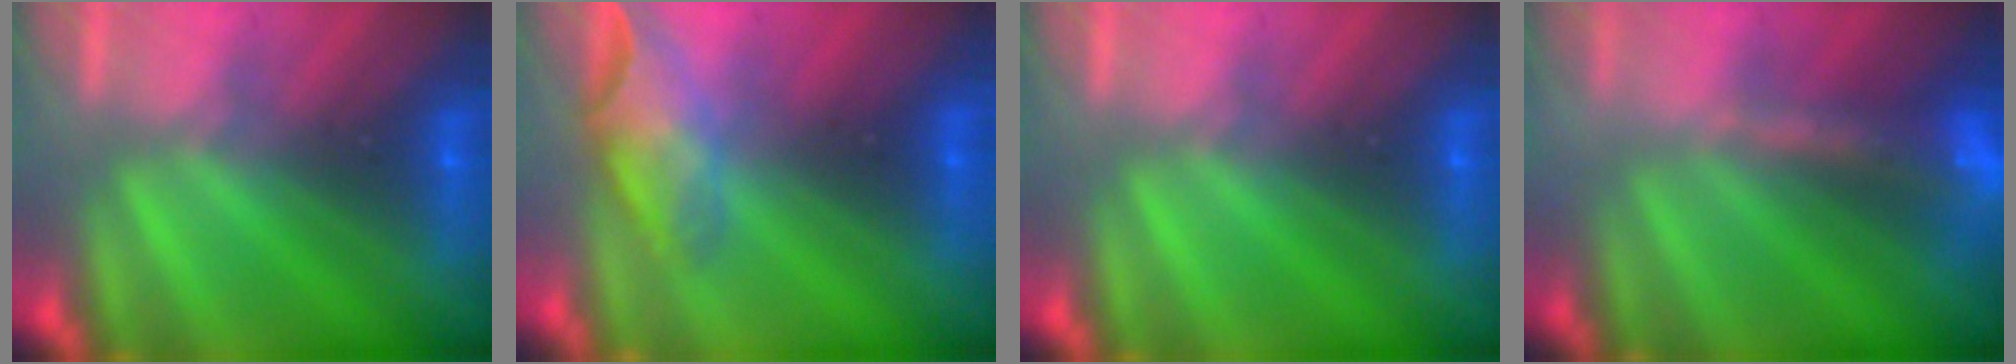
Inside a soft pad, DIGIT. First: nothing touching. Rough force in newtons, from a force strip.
{"total": 4.5}
{"total": 0.0}
{"total": 8.0}